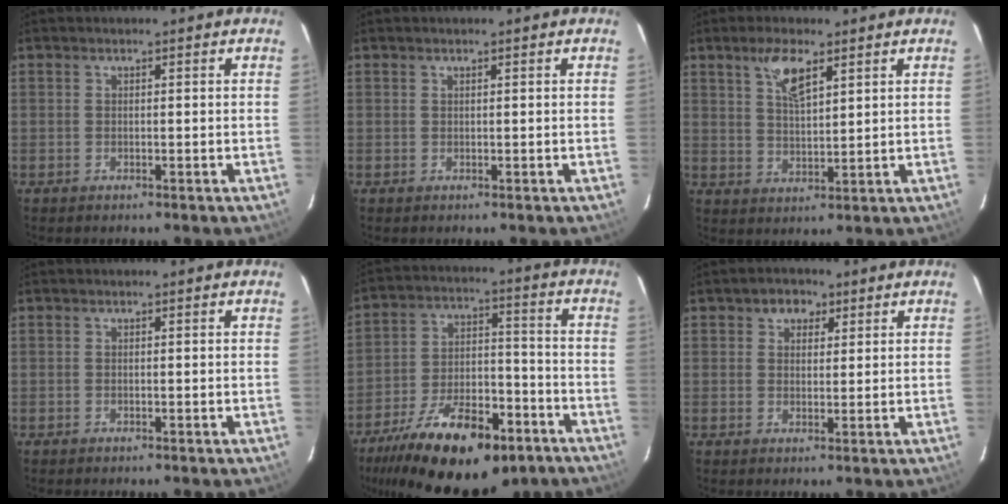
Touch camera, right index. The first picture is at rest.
{"total": 0.0}
{"total": 6.1, "force": [3.6, 1.9, 4.5], "torque": [-0.083, 0.004, 0.070]}
{"total": 0.0}
{"total": 23.1, "force": [-14.8, 10.2, 14.4], "torque": [-0.264, -0.005, -0.223]}
{"total": 3.6, "force": [1.8, 2.9, 1.3], "torque": [-0.012, 0.011, 0.027]}